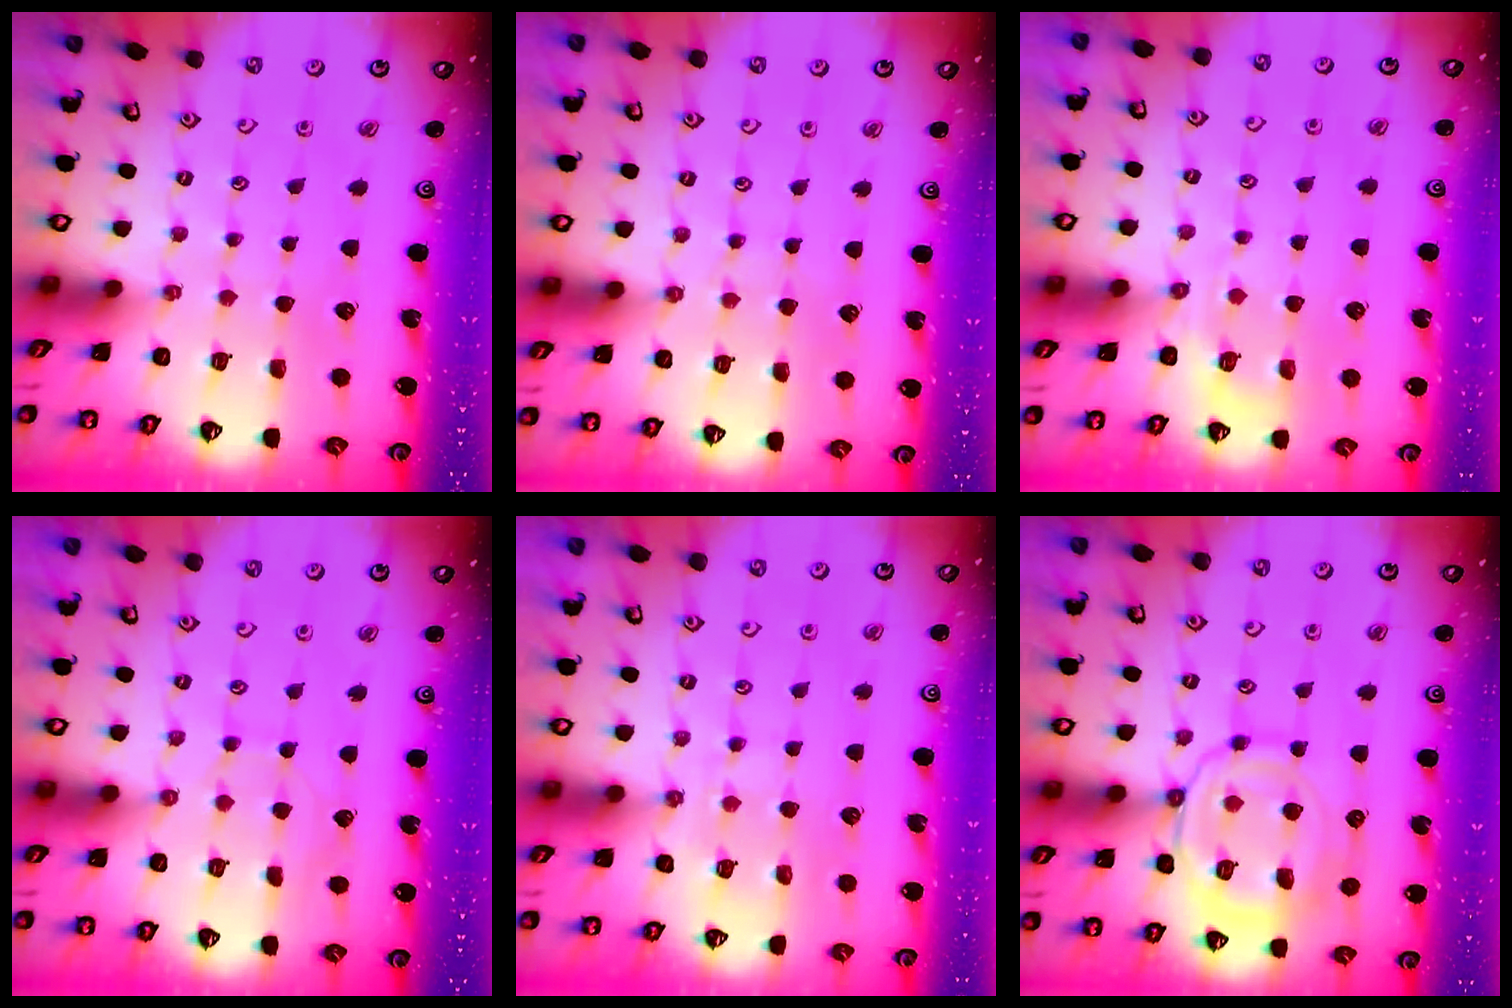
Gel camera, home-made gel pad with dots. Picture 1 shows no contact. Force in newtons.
{"total": 2.8, "press": 2.7, "slide": 0.5}
{"total": 4.4, "press": 4.2, "slide": 1.6}
{"total": 2.9, "press": 2.9, "slide": 0.3}
{"total": 7.3, "press": 7.3, "slide": 0.8}
{"total": 14.2, "press": 14.2, "slide": 1.5}